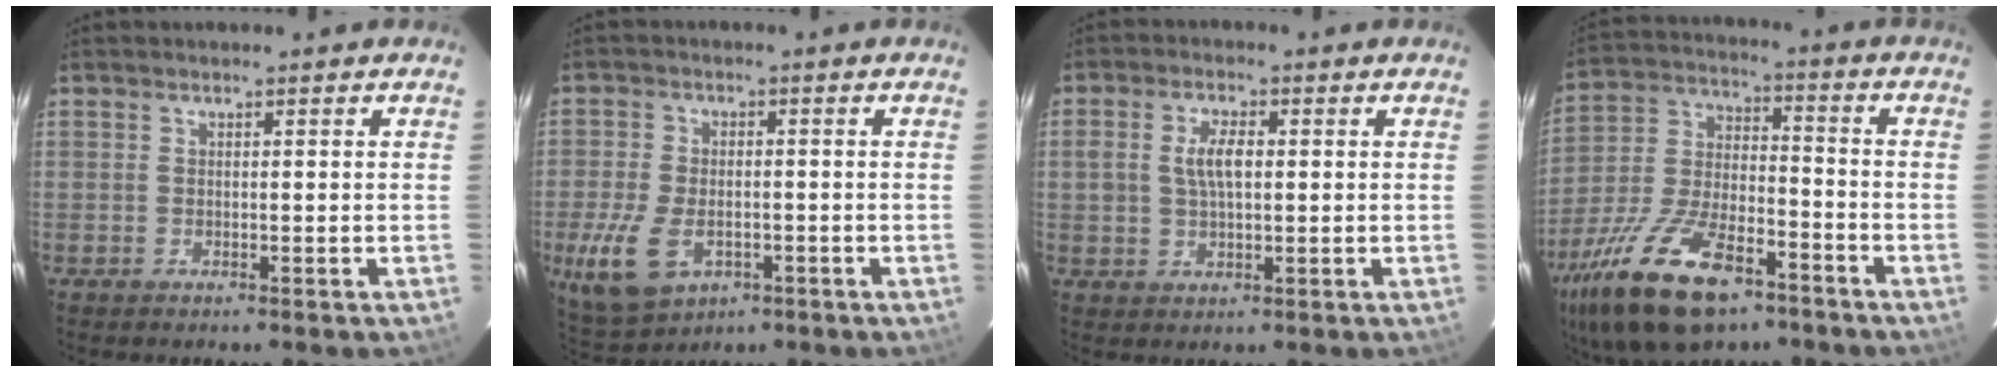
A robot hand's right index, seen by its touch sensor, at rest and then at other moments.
{"total": 10.9, "force": [-3.9, 6.6, 7.7], "torque": [-0.185, -0.020, -0.062]}
{"total": 5.2, "force": [0.6, 2.6, 4.4], "torque": [-0.085, 0.009, 0.016]}
{"total": 21.7, "force": [-13.6, 9.4, 14.1], "torque": [-0.295, -0.022, -0.238]}